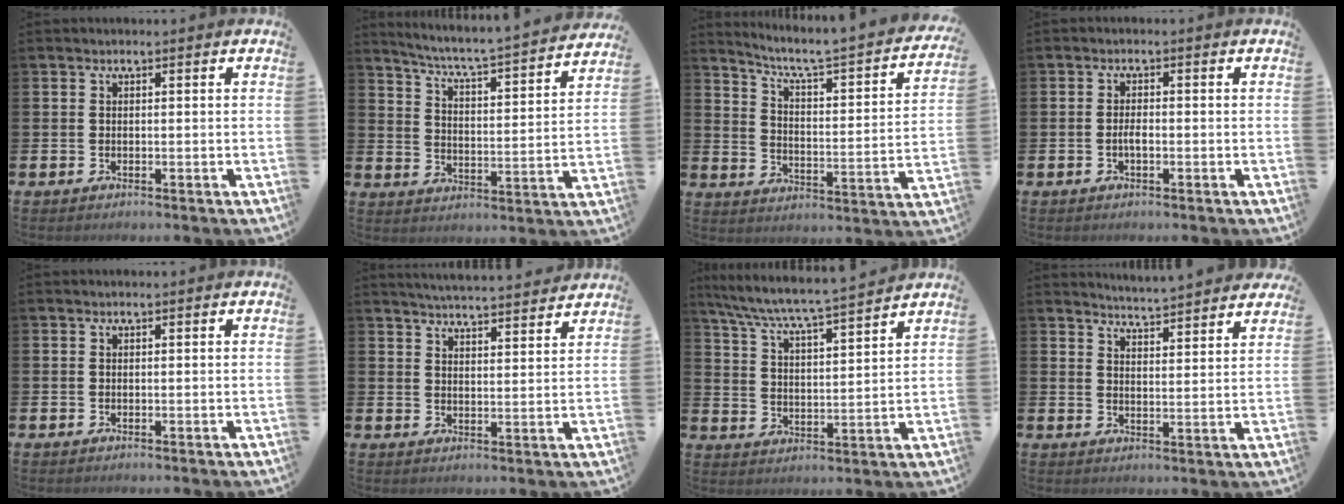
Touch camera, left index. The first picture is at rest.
{"total": 5.4, "force": [5.1, -0.1, 1.8], "torque": [-0.059, -0.048, 0.079]}
{"total": 5.1, "force": [4.3, 0.2, 2.7], "torque": [-0.067, -0.043, 0.058]}
{"total": 1.6, "force": [-0.4, 0.6, 1.4], "torque": [-0.024, 0.001, -0.010]}
{"total": 0.0}
{"total": 5.0, "force": [5.0, -0.1, 0.3], "torque": [-0.018, -0.035, 0.089]}
{"total": 6.9, "force": [6.6, -0.1, 2.0], "torque": [-0.067, -0.051, 0.110]}
{"total": 4.6, "force": [4.6, -0.4, -0.1], "torque": [-0.008, -0.036, 0.080]}